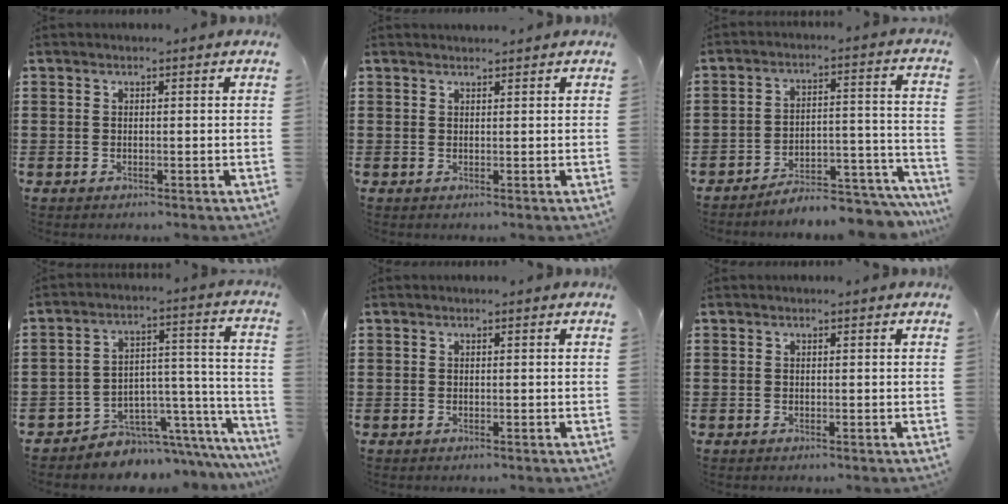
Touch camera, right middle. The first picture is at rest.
{"total": 0.9, "force": [0.9, 0.0, 0.0], "torque": [-0.002, -0.004, 0.018]}
{"total": 6.3, "force": [-6.1, 0.4, 1.5], "torque": [-0.018, 0.009, -0.119]}
{"total": 4.8, "force": [-3.9, 2.7, 0.3], "torque": [-0.016, -0.006, -0.074]}
{"total": 0.0}
{"total": 0.0}